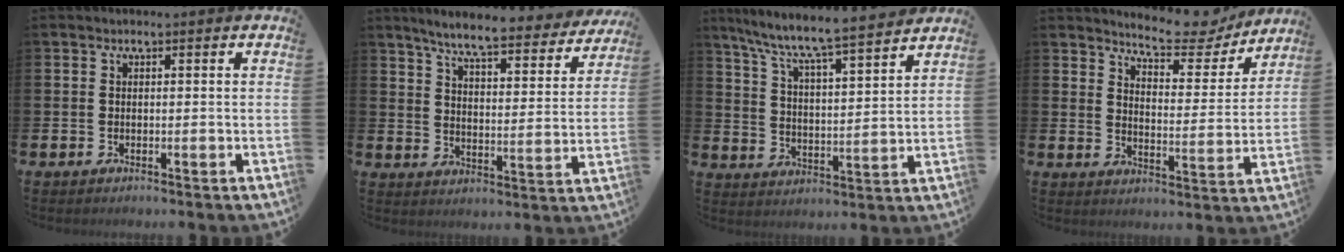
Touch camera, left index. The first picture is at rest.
{"total": 7.0, "force": [6.4, 0.5, 2.7], "torque": [-0.076, -0.044, 0.107]}
{"total": 7.8, "force": [7.3, 0.0, 2.8], "torque": [-0.090, -0.056, 0.122]}
{"total": 7.3, "force": [7.0, 1.4, 1.6], "torque": [-0.045, -0.051, 0.121]}